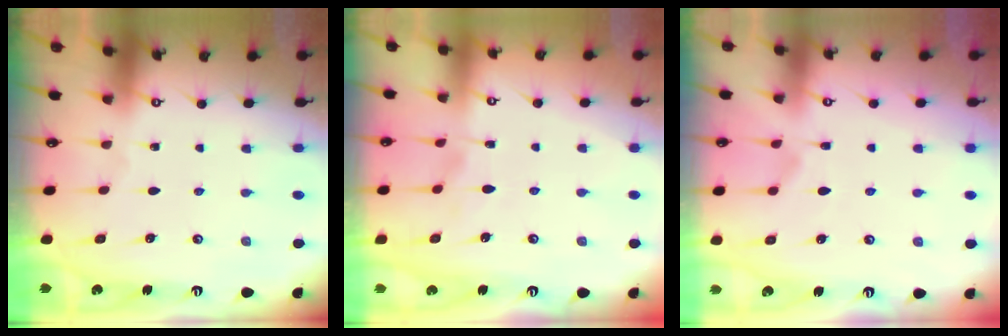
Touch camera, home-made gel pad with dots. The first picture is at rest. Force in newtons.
{"total": 3.9, "press": 3.8, "slide": 0.7}
{"total": 2.4, "press": 2.1, "slide": 1.1}